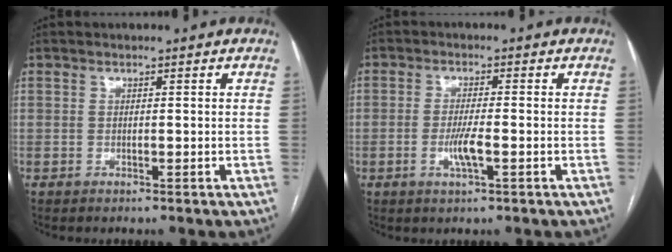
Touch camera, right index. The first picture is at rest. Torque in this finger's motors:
{"motor_torque": [0.05, 0.04, -0.01, 0.03]}